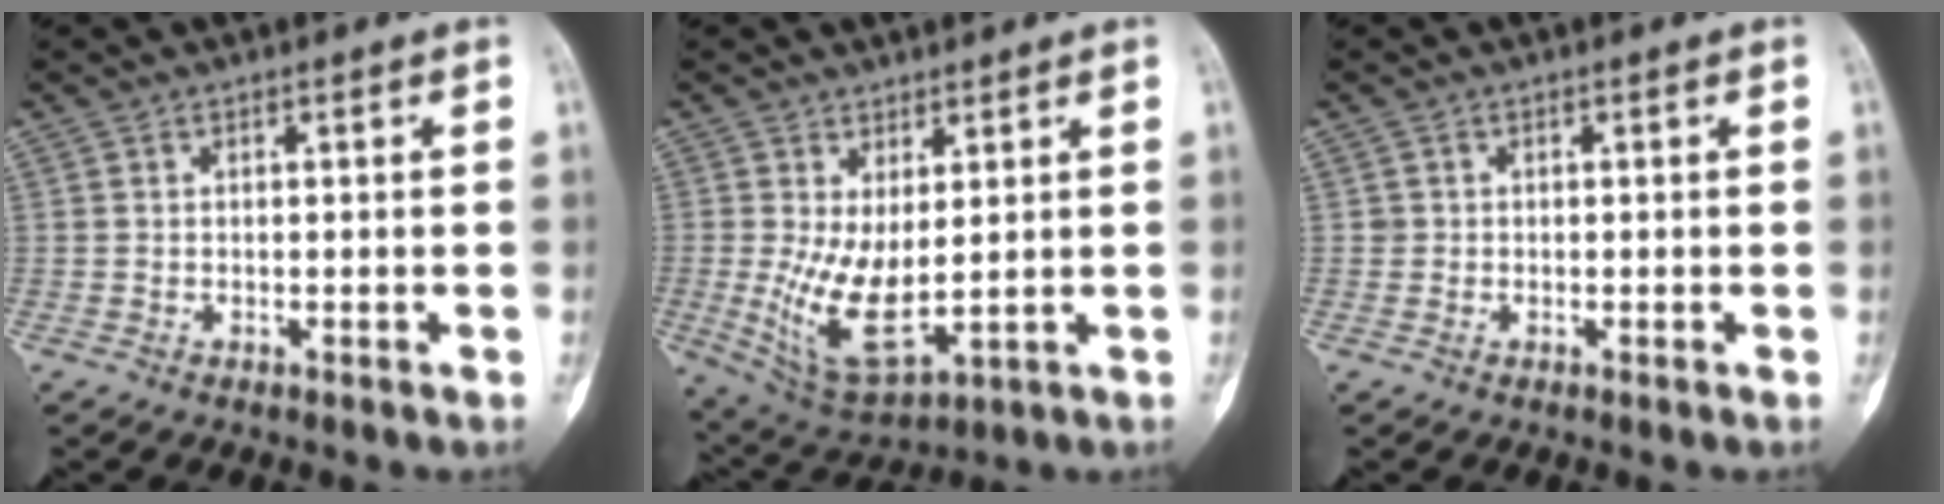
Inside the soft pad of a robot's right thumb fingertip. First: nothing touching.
{"total": 10.4, "force": [0.2, 5.0, 9.2], "torque": [-0.169, -0.022, 0.027]}
{"total": 0.8, "force": [0.1, 0.8, 0.0], "torque": [0.006, 0.004, 0.001]}